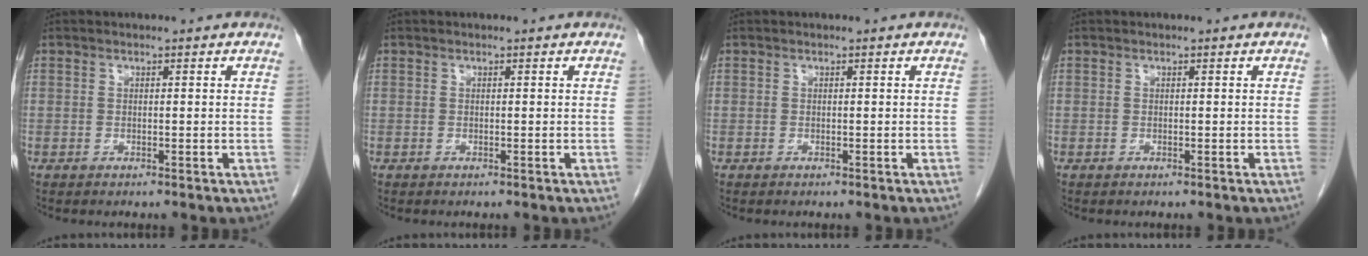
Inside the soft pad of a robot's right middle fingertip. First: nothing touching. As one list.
[{"total": 0.0}, {"total": 0.0}, {"total": 0.0}]